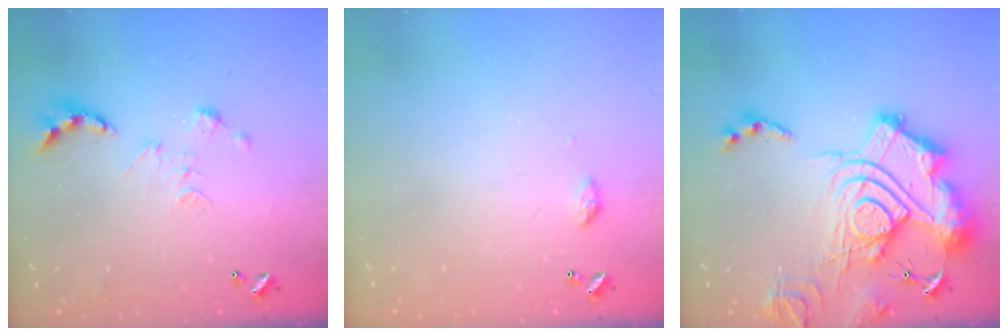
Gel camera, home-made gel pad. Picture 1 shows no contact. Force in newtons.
{"total": 3.4, "press": 3.4, "slide": 0.5}
{"total": 26.0, "press": 25.8, "slide": 3.2}